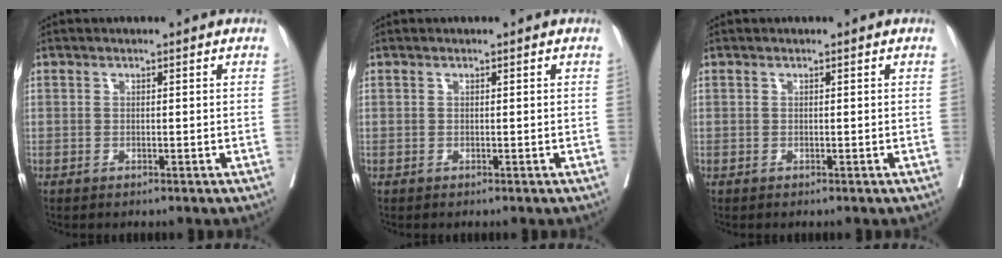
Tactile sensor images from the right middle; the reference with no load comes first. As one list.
[{"total": 0.0}, {"total": 0.0}]